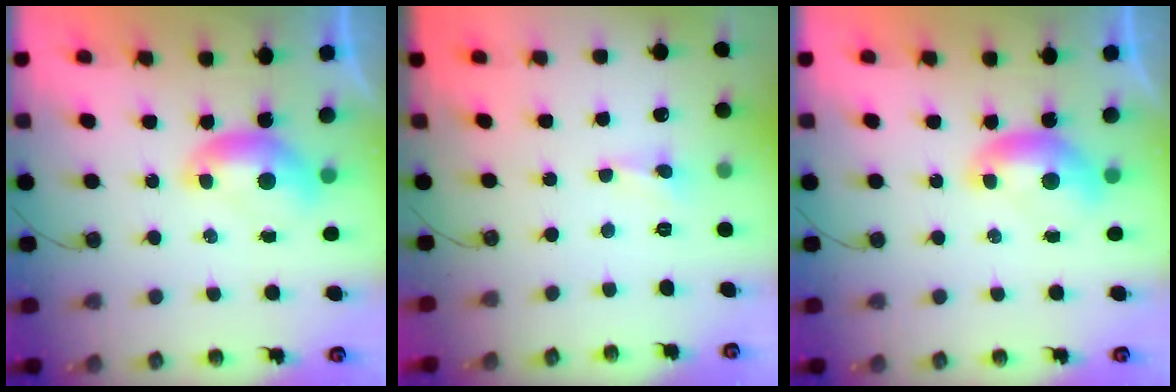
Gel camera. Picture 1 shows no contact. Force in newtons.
{"total": 0.9, "press": 0.9, "slide": 0.2}
{"total": 0.0}